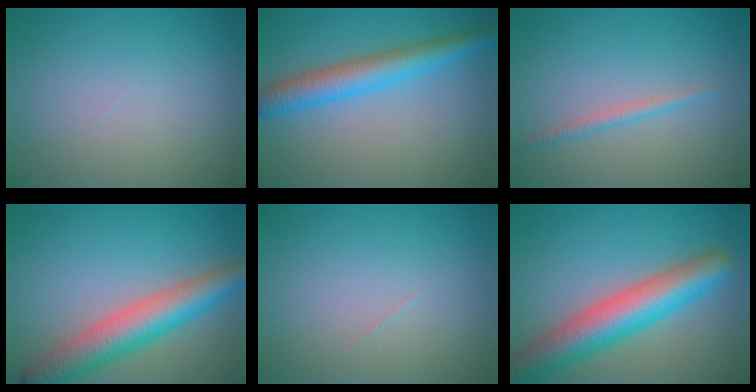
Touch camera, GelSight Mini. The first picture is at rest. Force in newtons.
{"total": 5.0, "press": 5.0, "slide": 0.1}
{"total": 1.2, "press": 1.2, "slide": 0.1}
{"total": 6.9, "press": 6.9, "slide": 0.2}
{"total": 0.0}
{"total": 8.2, "press": 8.2, "slide": 0.3}